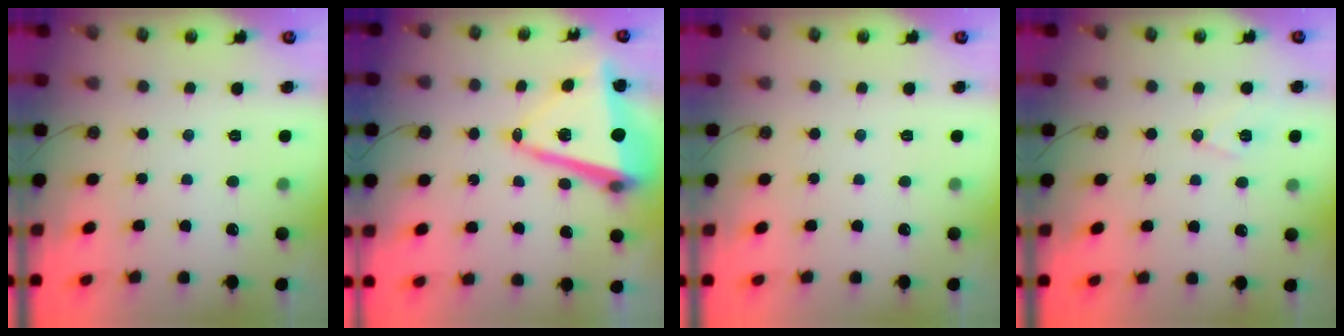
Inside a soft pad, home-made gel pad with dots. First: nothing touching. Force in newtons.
{"total": 14.2, "press": 14.0, "slide": 2.5}
{"total": 0.0}
{"total": 7.6, "press": 6.6, "slide": 3.7}